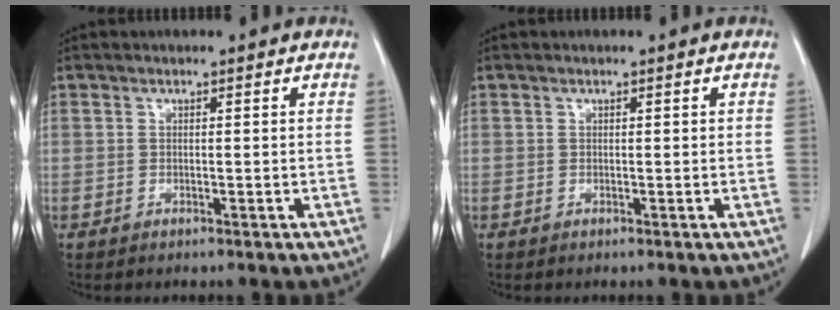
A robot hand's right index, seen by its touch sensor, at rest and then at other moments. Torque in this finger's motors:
{"motor_torque": [-0.04, 0.02, 0.06, -0.01]}